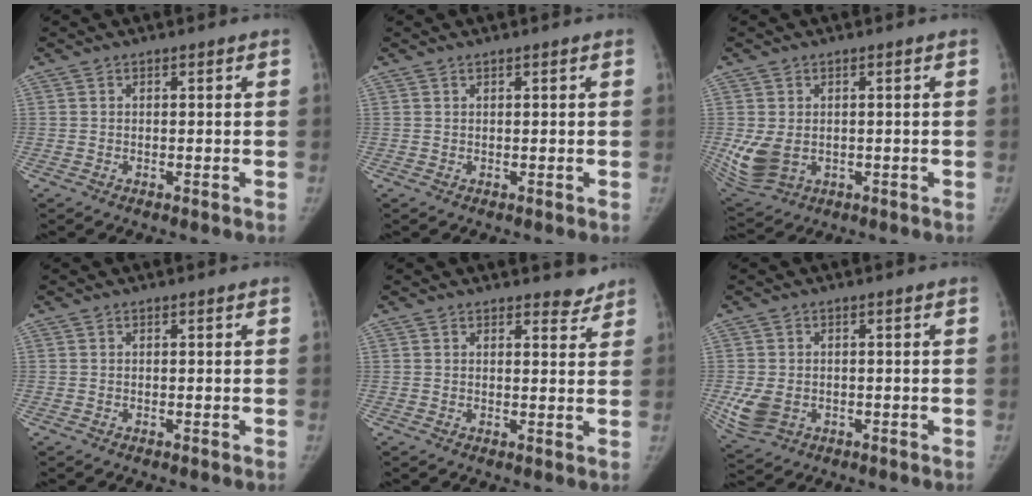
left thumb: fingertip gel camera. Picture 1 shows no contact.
{"total": 0.6, "force": [0.5, 0.0, 0.3], "torque": [-0.008, 0.001, 0.011]}
{"total": 7.4, "force": [-0.4, 5.4, 5.1], "torque": [-0.109, -0.015, 0.008]}
{"total": 0.0}
{"total": 3.8, "force": [3.4, 1.4, 0.9], "torque": [0.011, -0.022, 0.037]}
{"total": 5.8, "force": [-1.0, 4.4, 3.6], "torque": [-0.076, -0.006, -0.007]}